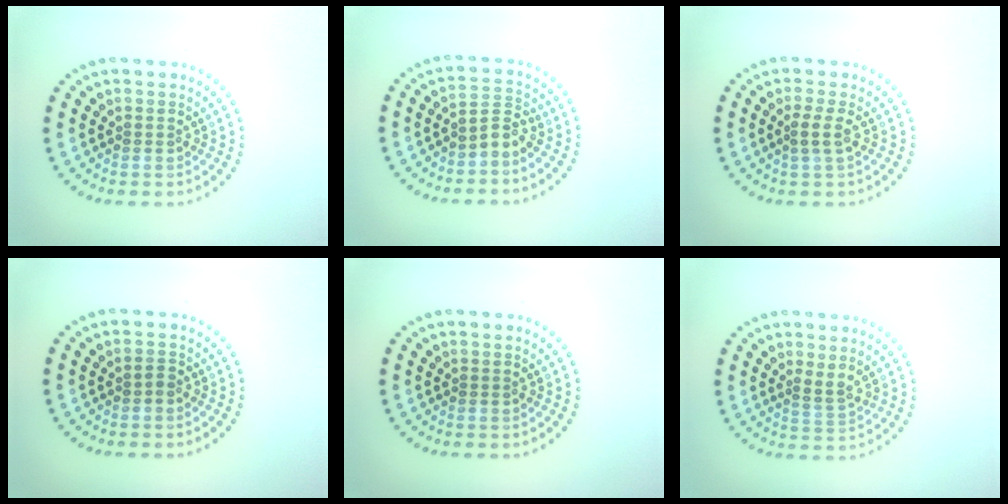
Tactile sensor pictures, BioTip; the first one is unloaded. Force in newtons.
{"total": 2.2, "press": 1.5, "slide": 1.6}
{"total": 1.6, "press": 1.3, "slide": 0.9}
{"total": 0.7, "press": 0.7, "slide": 0.3}
{"total": 0.0}
{"total": 1.5, "press": 1.0, "slide": 1.1}